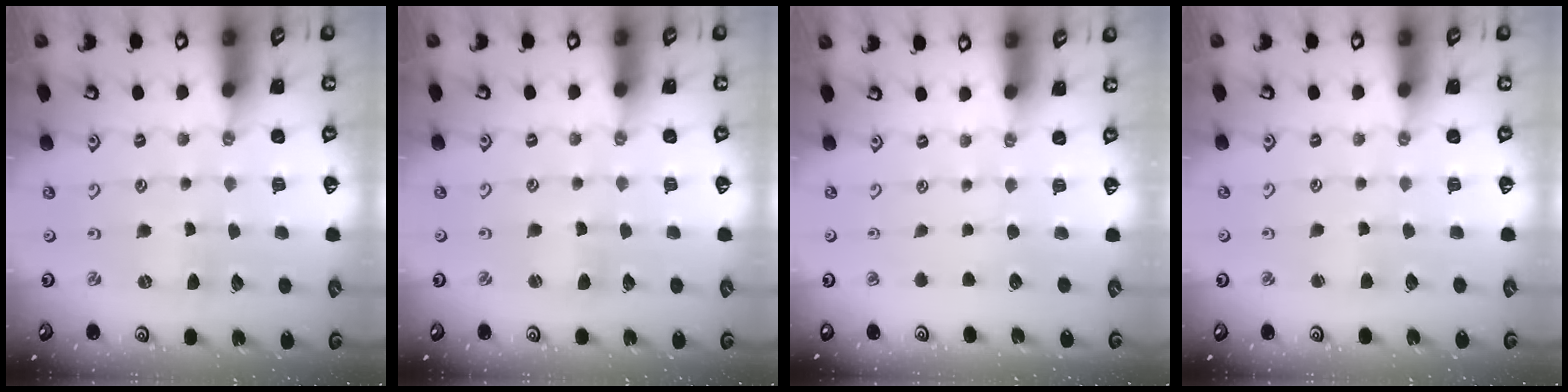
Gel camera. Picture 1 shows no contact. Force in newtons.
{"total": 1.7, "press": 1.7, "slide": 0.4}
{"total": 0.0}
{"total": 3.0, "press": 3.0, "slide": 0.3}